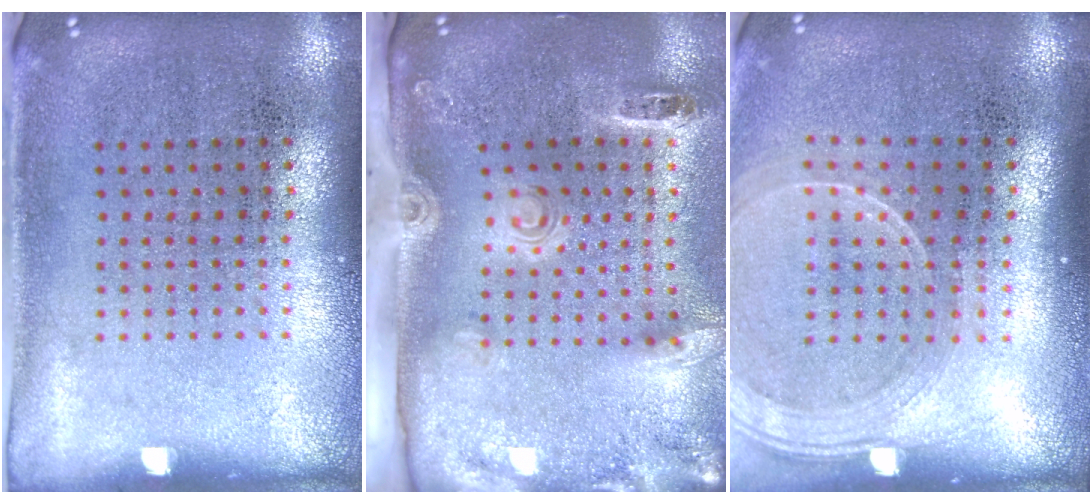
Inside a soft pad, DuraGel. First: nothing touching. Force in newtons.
{"total": 2.9, "press": 1.9, "slide": 2.1}
{"total": 1.7, "press": 1.5, "slide": 0.8}